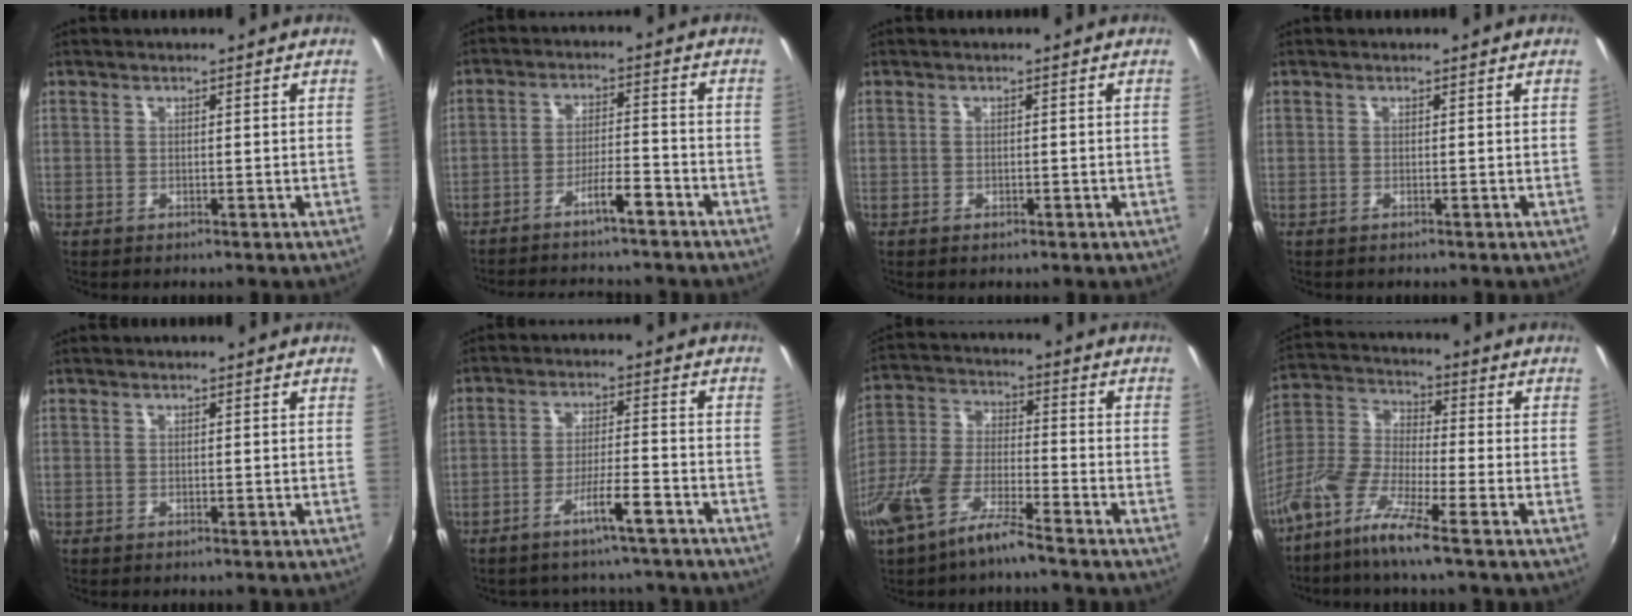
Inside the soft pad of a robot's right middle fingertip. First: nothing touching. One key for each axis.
{"total": 9.4, "fx": -8.1, "fy": 1.2, "fz": 4.6, "tx": -0.093, "ty": 0.007, "tz": -0.123}
{"total": 0.9, "fx": -0.5, "fy": 0.7, "fz": 0.3, "tx": -0.006, "ty": -0.005, "tz": -0.008}
{"total": 0.0}
{"total": 0.0}
{"total": 6.8, "fx": -5.5, "fy": 1.4, "fz": 3.8, "tx": -0.073, "ty": 0.003, "tz": -0.082}
{"total": 10.4, "fx": -7.1, "fy": 2.4, "fz": 7.2, "tx": -0.156, "ty": -0.008, "tz": -0.138}
{"total": 10.5, "fx": -6.9, "fy": 1.5, "fz": 7.8, "tx": -0.177, "ty": -0.006, "tz": -0.143}